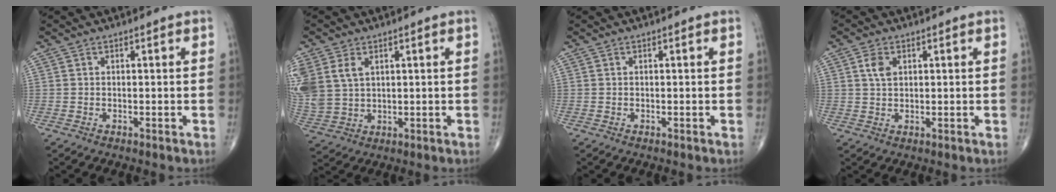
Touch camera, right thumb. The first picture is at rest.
{"total": 12.1, "force": [4.0, 8.7, 7.5], "torque": [-0.193, 0.002, 0.095]}
{"total": 0.0}
{"total": 3.3, "force": [1.1, 2.1, 2.2], "torque": [-0.037, -0.001, 0.023]}